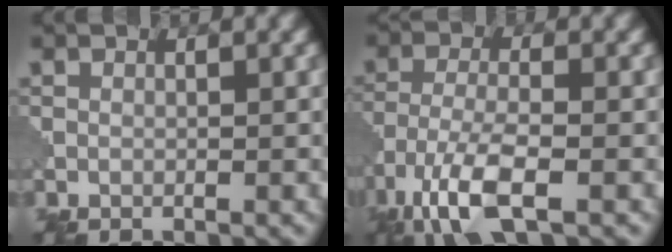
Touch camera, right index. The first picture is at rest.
{"total": 7.0, "force": [-4.0, 2.0, 5.3], "torque": [-0.114, -0.006, -0.086]}